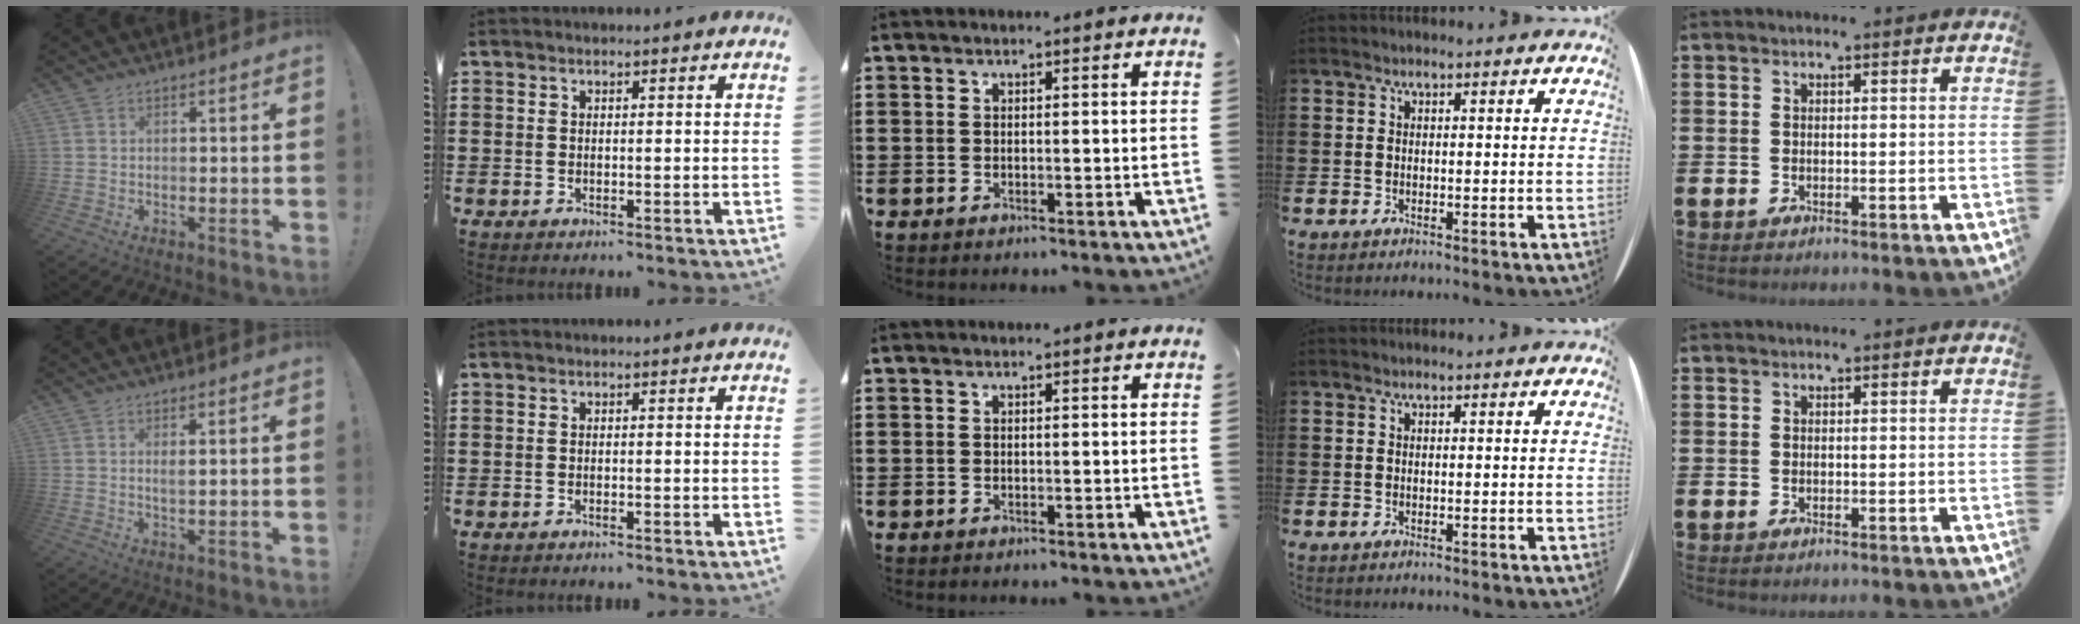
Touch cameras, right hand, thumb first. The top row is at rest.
{"thumb": {"total": 1.8, "force": [0.6, 0.4, 1.6], "torque": [-0.023, -0.006, 0.008]}, "index": {"total": 0.6, "force": [-0.5, 0.0, 0.2], "torque": [-0.006, -0.002, -0.010]}}